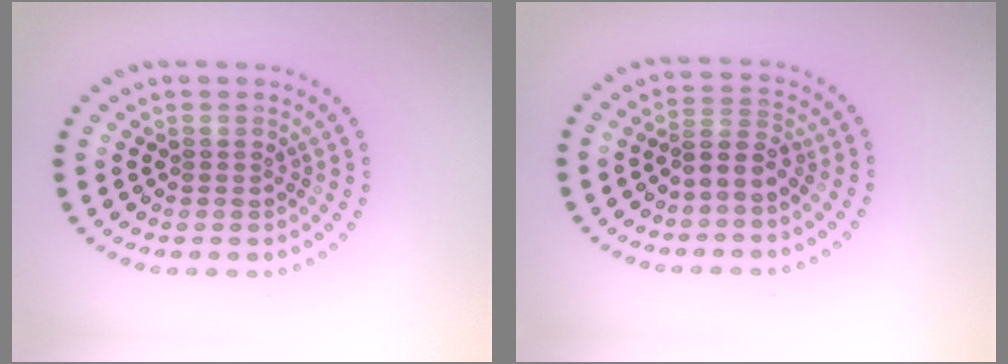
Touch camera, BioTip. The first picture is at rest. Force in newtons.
{"total": 2.0, "press": 1.5, "slide": 1.4}